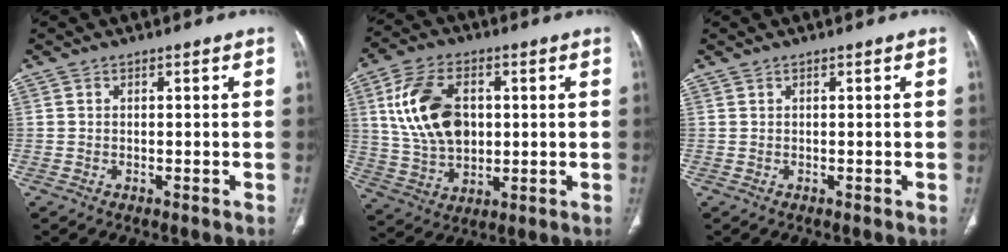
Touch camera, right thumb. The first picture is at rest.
{"total": 15.5, "force": [3.0, 10.1, 11.4], "torque": [-0.199, -0.001, 0.060]}
{"total": 0.0}